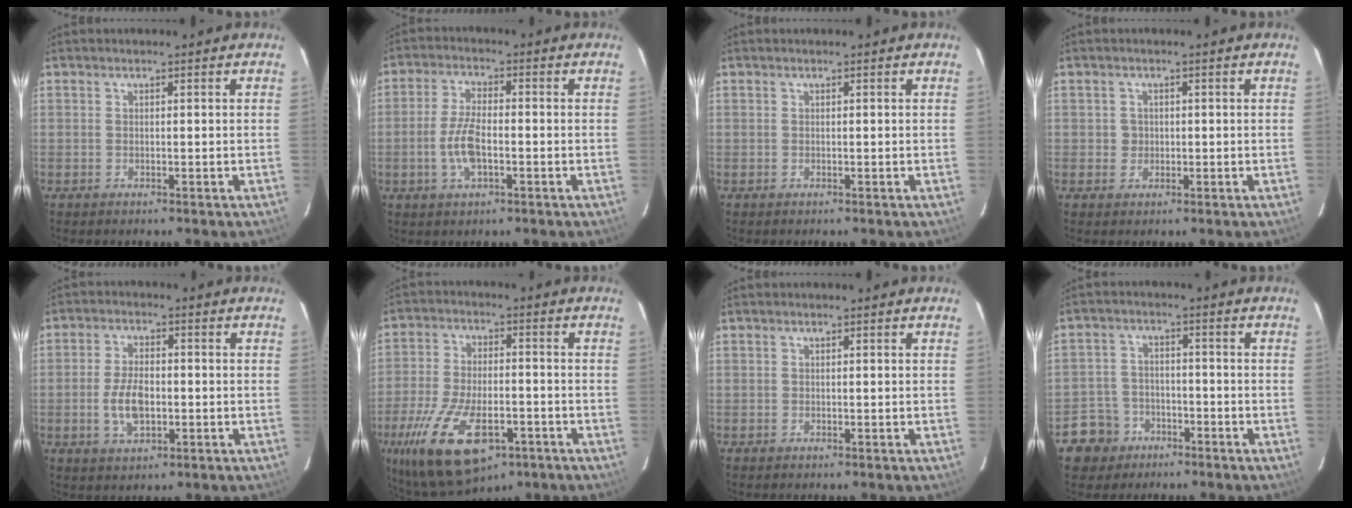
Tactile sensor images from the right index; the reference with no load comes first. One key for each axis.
{"total": 7.0, "fx": -1.9, "fy": 2.8, "fz": 6.1, "tx": -0.131, "ty": 0.001, "tz": -0.037}
{"total": 0.0}
{"total": 2.0, "fx": -0.2, "fy": 2.0, "fz": 0.2, "tx": -0.002, "ty": 0.004, "tz": -0.001}
{"total": 7.2, "fx": -1.5, "fy": 3.9, "fz": 5.8, "tx": -0.120, "ty": 0.000, "tz": -0.024}
{"total": 19.6, "fx": -9.8, "fy": 9.1, "fz": 14.2, "tx": -0.307, "ty": -0.044, "tz": -0.161}
{"total": 0.0}
{"total": 7.1, "fx": -4.0, "fy": 5.8, "fz": 0.7, "tx": -0.040, "ty": 0.023, "tz": -0.065}